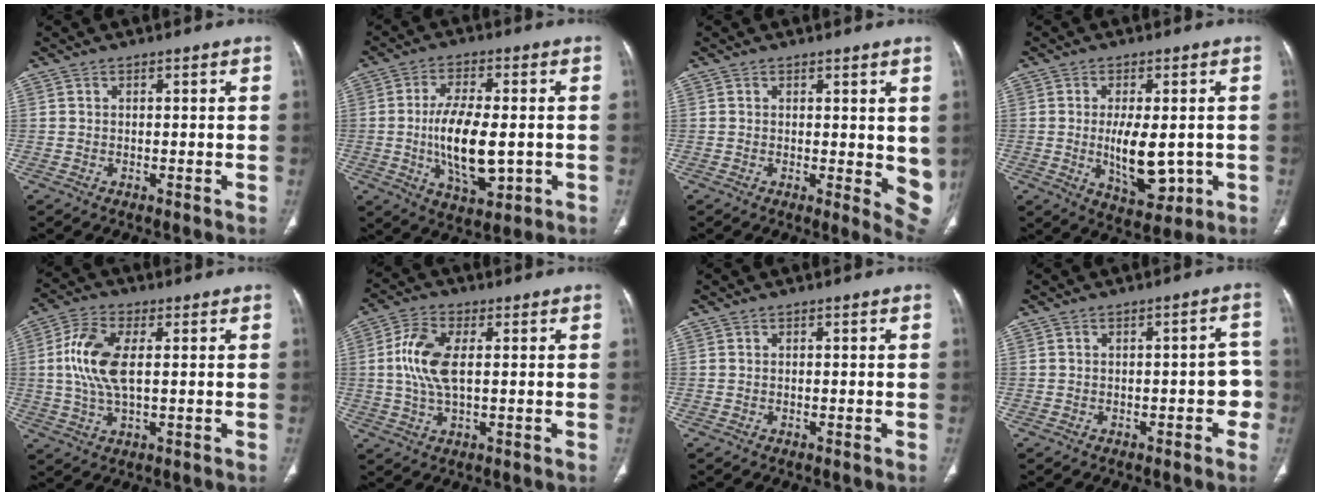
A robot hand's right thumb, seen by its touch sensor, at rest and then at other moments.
{"total": 12.5, "force": [-1.4, 5.7, 11.0], "torque": [-0.190, -0.006, -0.018]}
{"total": 7.3, "force": [0.6, 2.9, 6.6], "torque": [-0.062, -0.018, 0.007]}
{"total": 10.1, "force": [-1.1, 4.7, 8.8], "torque": [-0.126, -0.014, -0.004]}
{"total": 10.0, "force": [1.2, 4.7, 8.8], "torque": [-0.196, 0.005, 0.020]}
{"total": 8.8, "force": [0.9, 4.3, 7.7], "torque": [-0.171, 0.005, 0.017]}
{"total": 0.0}
{"total": 4.5, "force": [-1.6, 2.5, 3.4], "torque": [-0.013, 0.026, -0.022]}